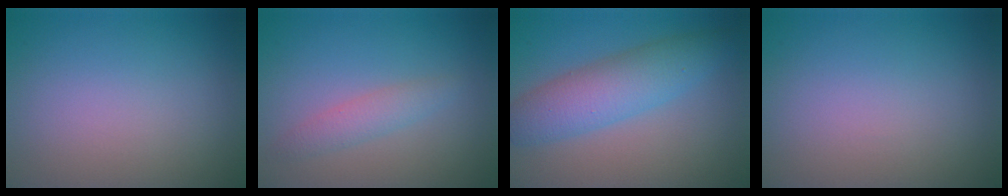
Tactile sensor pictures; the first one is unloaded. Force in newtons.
{"total": 1.8, "press": 1.8, "slide": 0.0}
{"total": 5.2, "press": 5.2, "slide": 0.2}
{"total": 0.0}